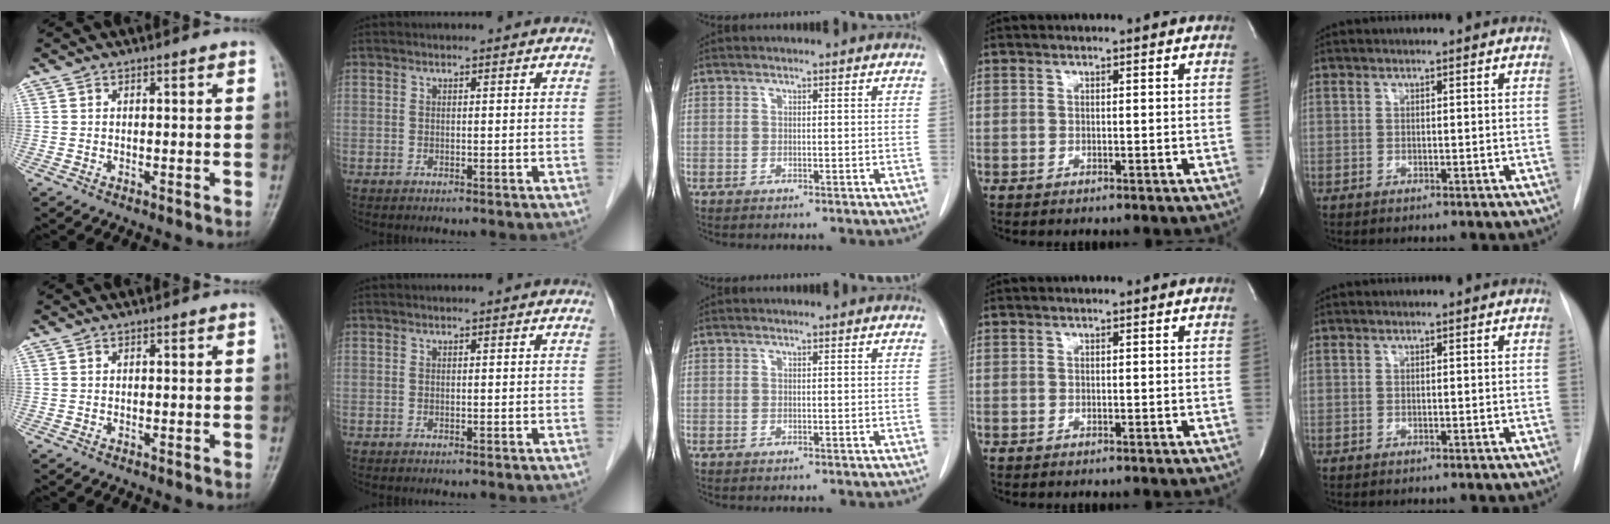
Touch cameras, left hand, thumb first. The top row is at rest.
{}